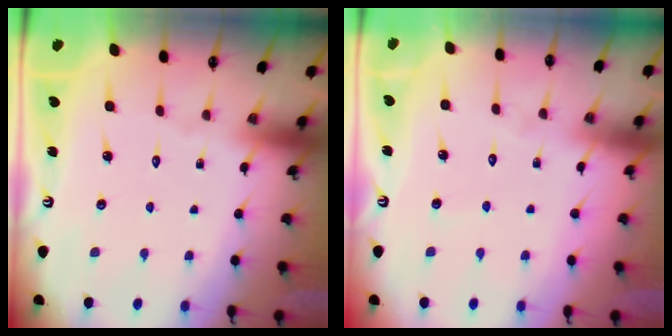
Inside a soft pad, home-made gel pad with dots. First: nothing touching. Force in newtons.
{"total": 3.3, "press": 3.3, "slide": 0.3}